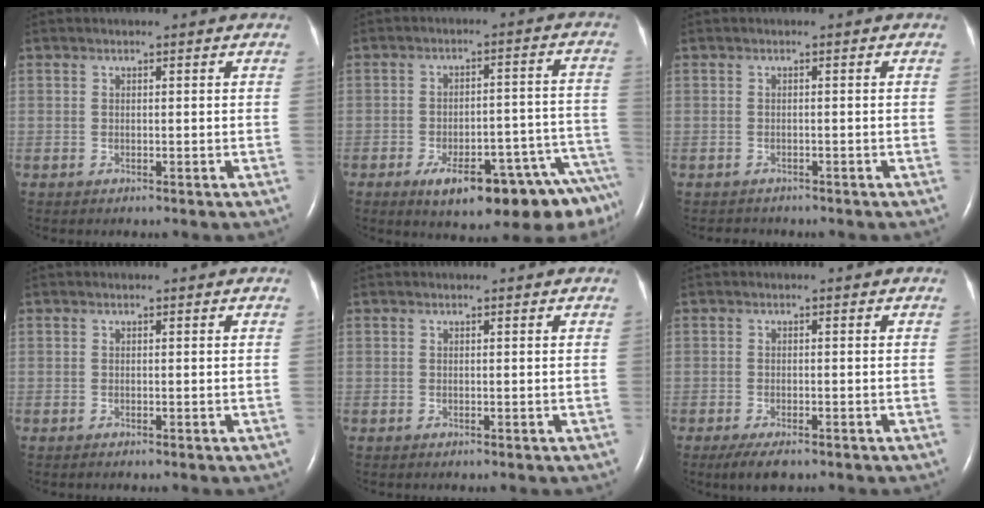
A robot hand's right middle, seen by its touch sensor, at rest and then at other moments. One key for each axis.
{"total": 17.1, "fx": -12.3, "fy": 3.0, "fz": 11.5, "tx": -0.075, "ty": 0.036, "tz": -0.165}
{"total": 1.3, "fx": -1.1, "fy": 0.6, "fz": -0.2, "tx": 0.000, "ty": -0.002, "tz": -0.015}
{"total": 0.0}
{"total": 0.0}
{"total": 3.9, "fx": -2.6, "fy": 1.1, "fz": 2.6, "tx": -0.049, "ty": -0.007, "tz": -0.041}